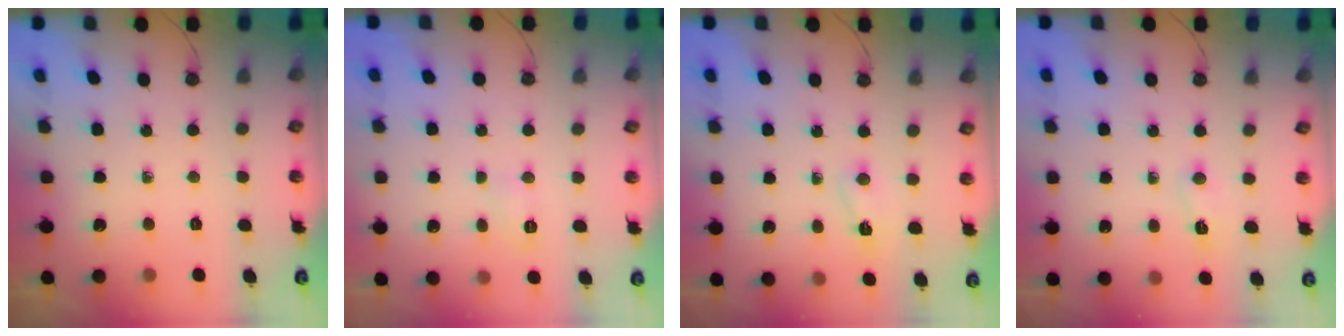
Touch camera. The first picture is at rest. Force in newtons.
{"total": 5.5, "press": 5.5, "slide": 0.6}
{"total": 2.1, "press": 2.1, "slide": 0.4}
{"total": 3.6, "press": 3.3, "slide": 1.5}